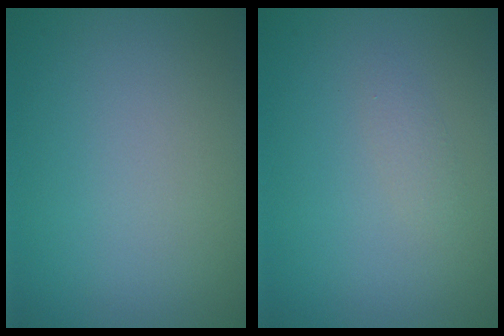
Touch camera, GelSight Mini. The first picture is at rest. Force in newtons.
{"total": 0.8, "press": 0.8, "slide": 0.0}